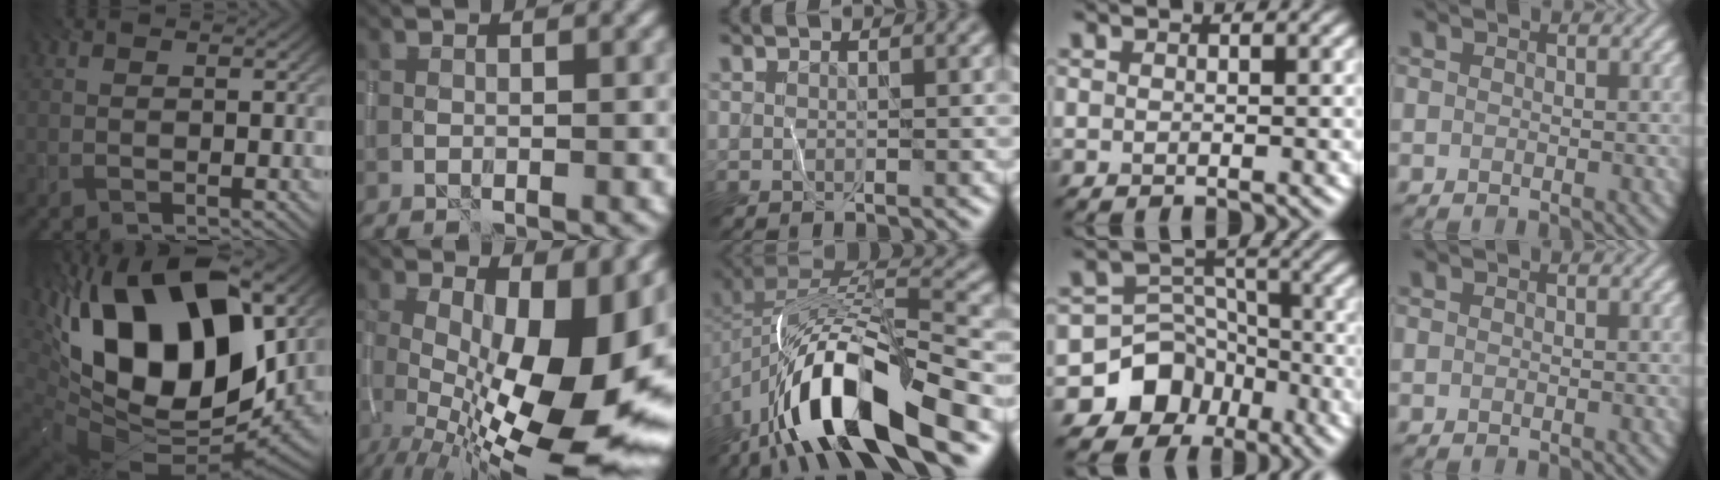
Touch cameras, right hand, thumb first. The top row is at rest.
{"thumb": {"total": 20.7, "force": [5.2, 11.9, 16.1], "torque": [-0.340, -0.001, 0.096]}, "index": {"total": 16.3, "force": [-1.0, 6.3, 14.9], "torque": [-0.194, -0.016, -0.004]}, "middle": {"total": 13.7, "force": [-6.3, 5.4, 10.9], "torque": [-0.202, -0.001, -0.114]}, "ring": {"total": 8.6, "force": [-5.1, 6.8, 1.6], "torque": [-0.007, 0.008, -0.105]}}